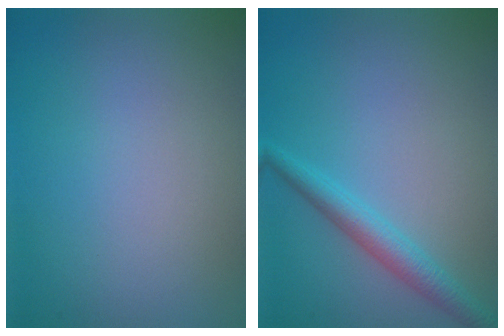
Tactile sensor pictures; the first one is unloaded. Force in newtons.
{"total": 2.7, "press": 2.7, "slide": 0.1}